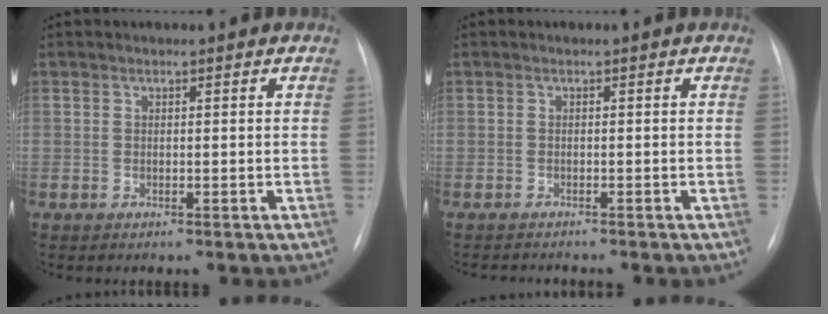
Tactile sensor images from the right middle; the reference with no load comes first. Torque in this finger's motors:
{"motor_torque": [0.10, -0.11, -0.03, -0.01]}